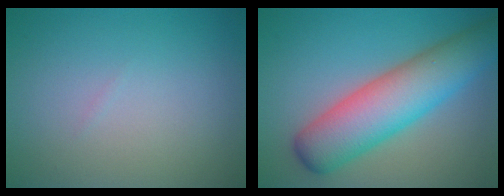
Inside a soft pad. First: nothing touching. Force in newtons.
{"total": 8.6, "press": 8.6, "slide": 0.3}